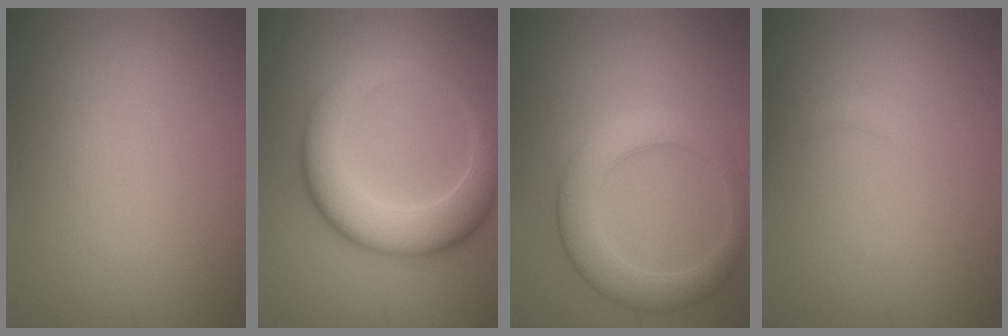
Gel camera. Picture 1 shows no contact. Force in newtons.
{"total": 7.5, "press": 7.5, "slide": 0.3}
{"total": 4.2, "press": 4.2, "slide": 0.5}
{"total": 0.8, "press": 0.8, "slide": 0.1}